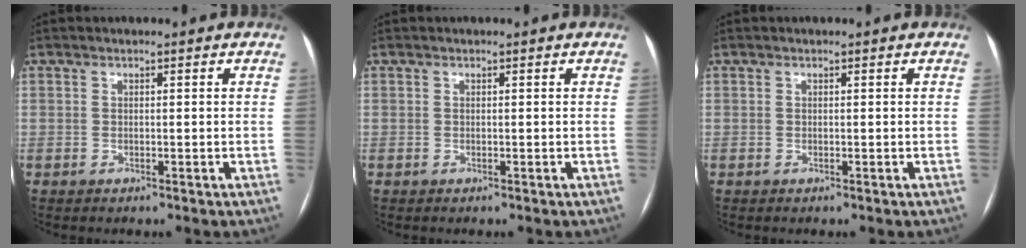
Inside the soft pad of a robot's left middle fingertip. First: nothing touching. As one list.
[{"total": 0.0}, {"total": 0.0}]